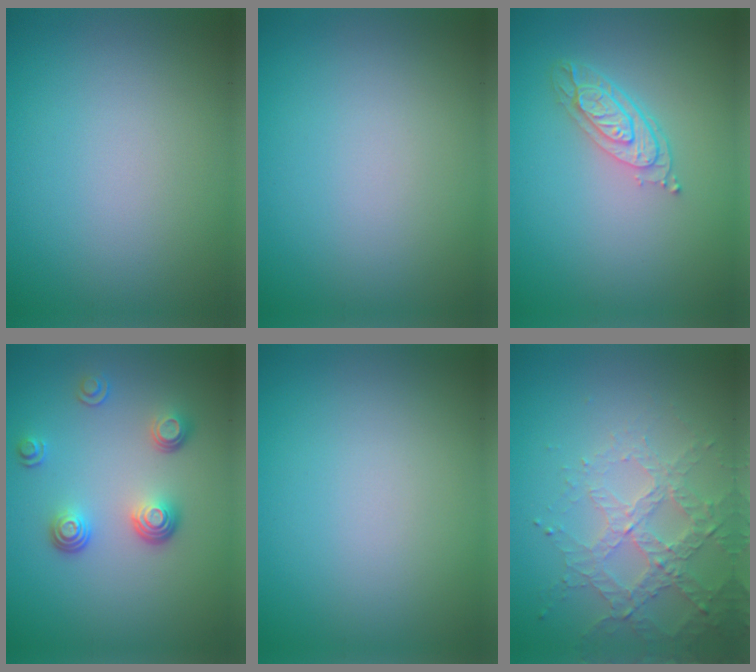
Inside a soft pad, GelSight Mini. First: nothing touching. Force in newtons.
{"total": 0.0}
{"total": 3.6, "press": 2.7, "slide": 2.4}
{"total": 3.5, "press": 2.6, "slide": 2.4}
{"total": 0.0}
{"total": 3.2, "press": 3.2, "slide": 0.5}